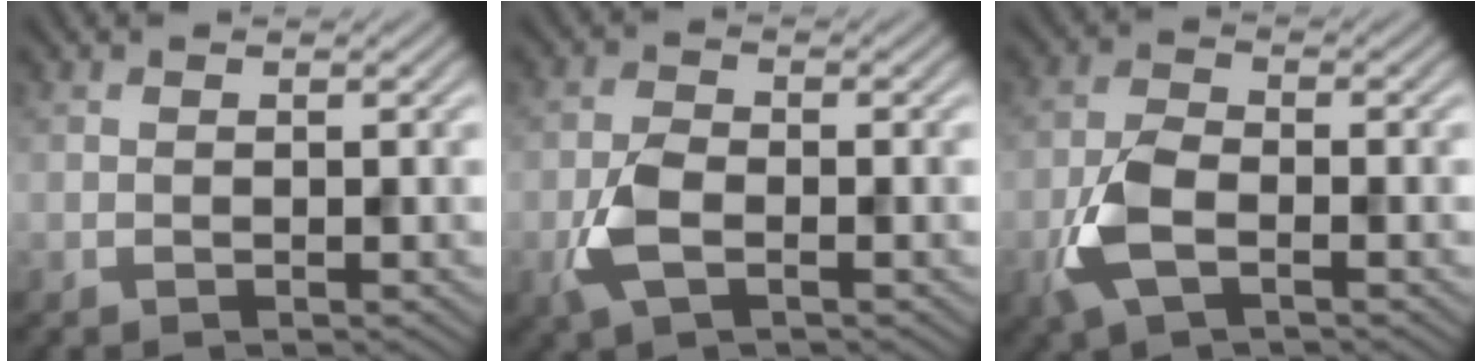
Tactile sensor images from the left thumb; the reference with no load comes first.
{"total": 4.1, "force": [-1.5, 2.2, 3.2], "torque": [-0.076, 0.000, -0.037]}
{"total": 5.4, "force": [-2.0, 2.7, 4.2], "torque": [-0.101, -0.001, -0.051]}